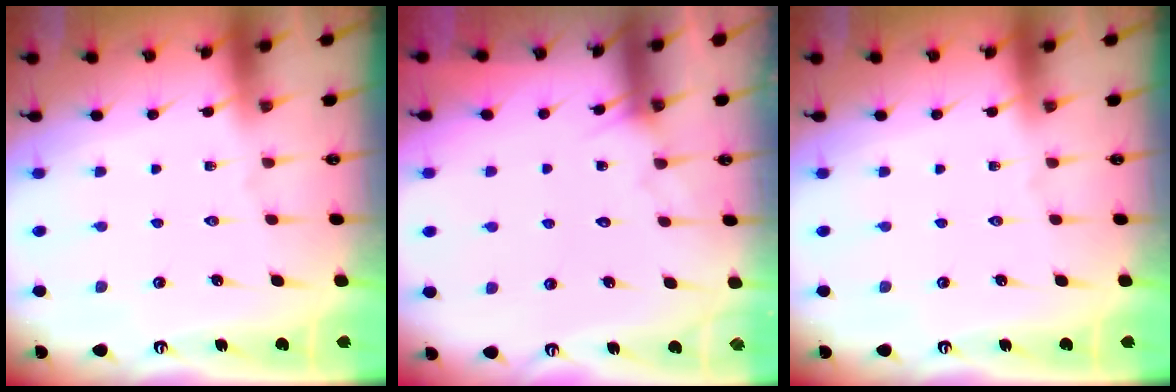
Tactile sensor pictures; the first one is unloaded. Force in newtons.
{"total": 5.1, "press": 5.1, "slide": 0.4}
{"total": 0.0}